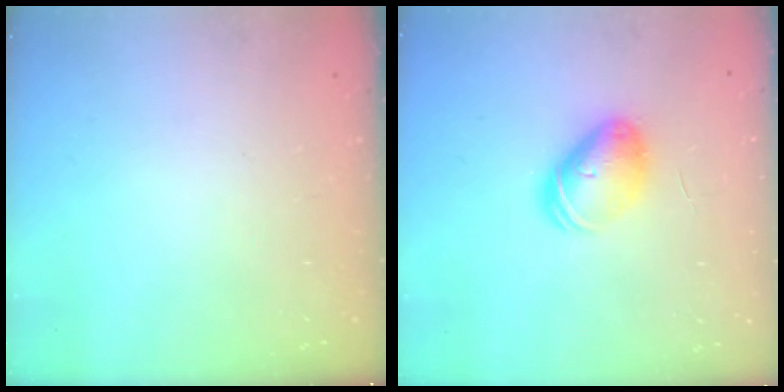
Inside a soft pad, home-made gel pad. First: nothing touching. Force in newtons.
{"total": 8.5, "press": 8.5, "slide": 1.0}